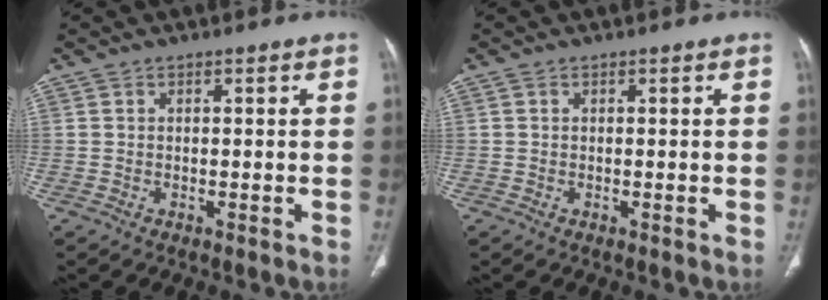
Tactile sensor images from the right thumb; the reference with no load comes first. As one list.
[{"total": 0.0}]